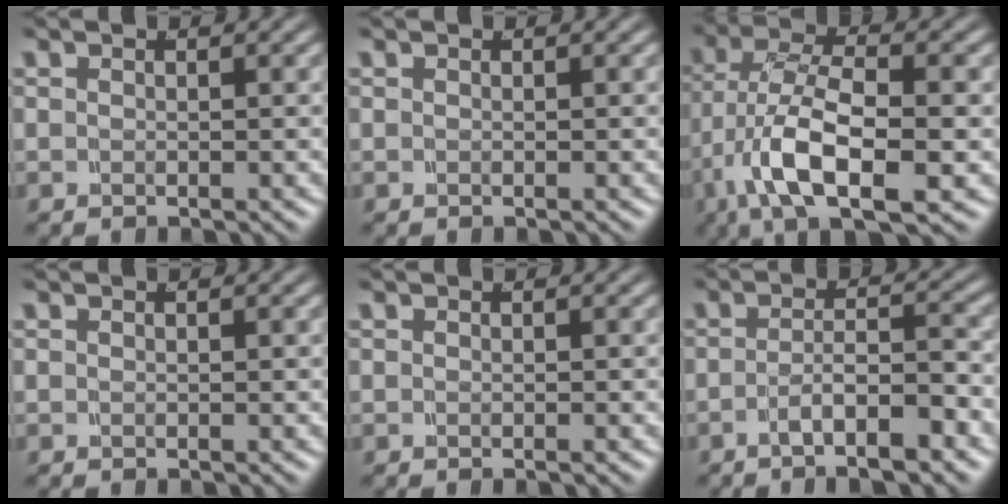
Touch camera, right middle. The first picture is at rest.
{"total": 0.0}
{"total": 6.6, "force": [-1.6, 2.9, 5.7], "torque": [-0.130, -0.028, -0.015]}
{"total": 0.0}
{"total": 0.0}
{"total": 4.7, "force": [-3.8, 0.6, 2.7], "torque": [-0.037, -0.003, -0.065]}